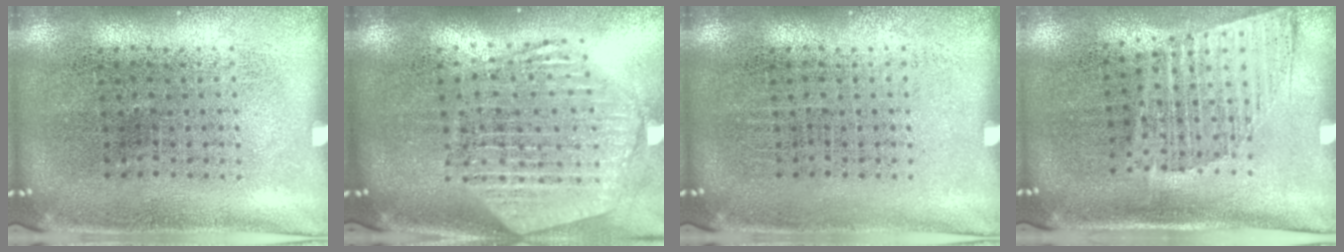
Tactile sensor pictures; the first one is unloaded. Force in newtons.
{"total": 2.6, "press": 2.1, "slide": 1.5}
{"total": 0.0}
{"total": 1.2, "press": 1.0, "slide": 0.7}